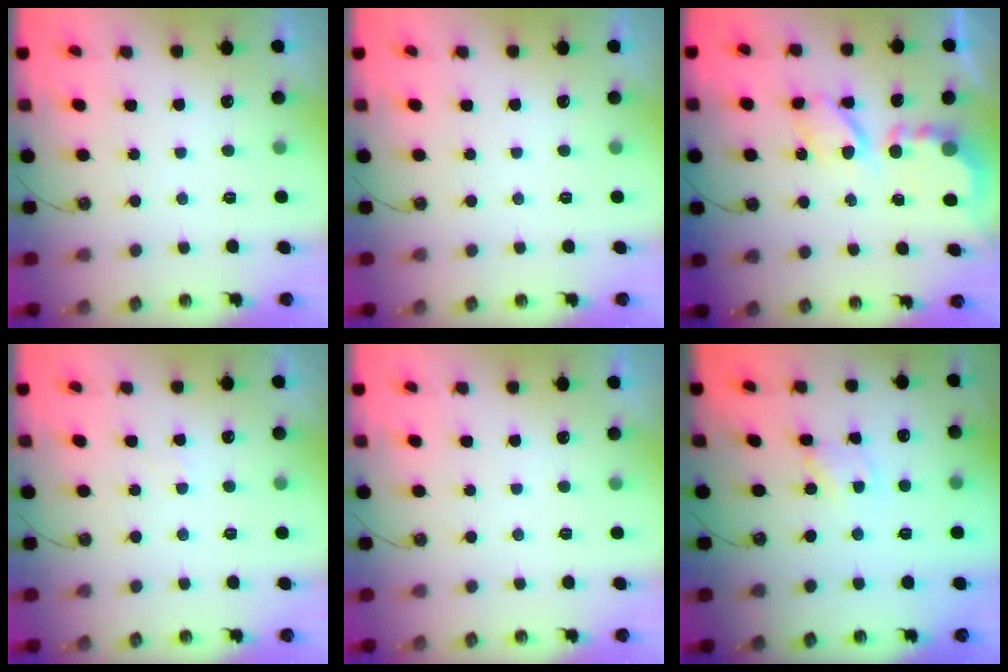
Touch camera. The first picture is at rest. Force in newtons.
{"total": 0.0}
{"total": 6.0, "press": 6.0, "slide": 0.3}
{"total": 1.9, "press": 1.9, "slide": 0.3}
{"total": 0.0}
{"total": 1.2, "press": 1.1, "slide": 0.2}